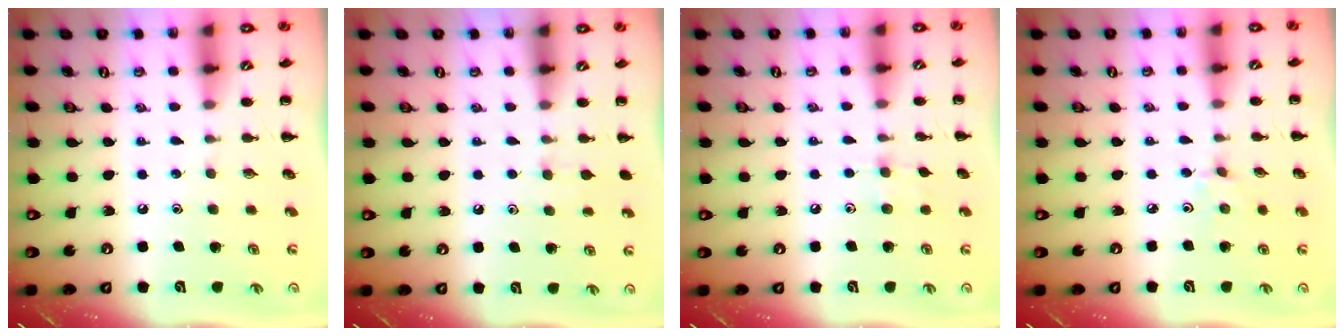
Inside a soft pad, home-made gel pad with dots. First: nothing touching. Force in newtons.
{"total": 3.9, "press": 3.6, "slide": 1.6}
{"total": 5.2, "press": 4.9, "slide": 1.7}
{"total": 2.0, "press": 1.9, "slide": 0.7}